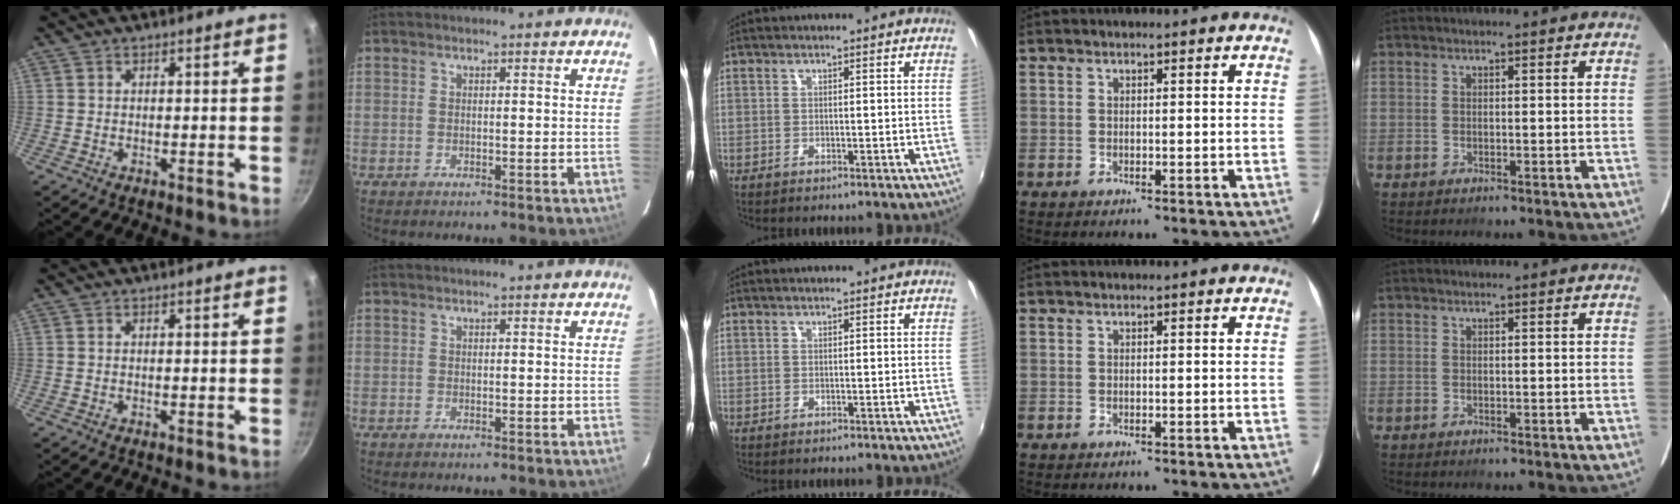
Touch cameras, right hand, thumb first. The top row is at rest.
{}